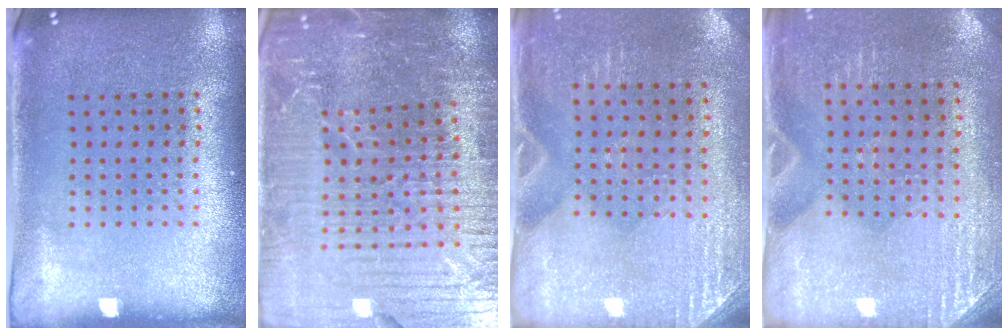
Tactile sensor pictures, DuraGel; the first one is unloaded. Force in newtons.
{"total": 5.5, "press": 5.0, "slide": 2.2}
{"total": 2.9, "press": 2.6, "slide": 1.2}
{"total": 2.9, "press": 2.6, "slide": 1.2}